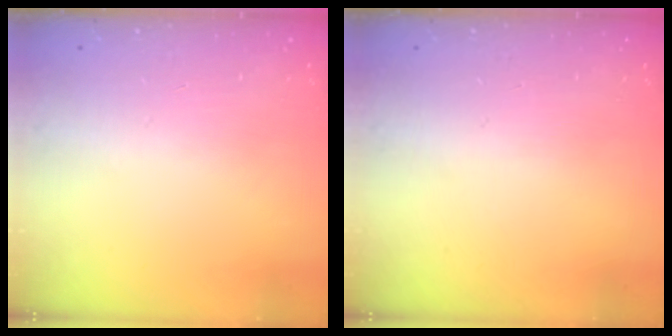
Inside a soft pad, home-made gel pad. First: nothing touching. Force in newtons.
{"total": 0.0}